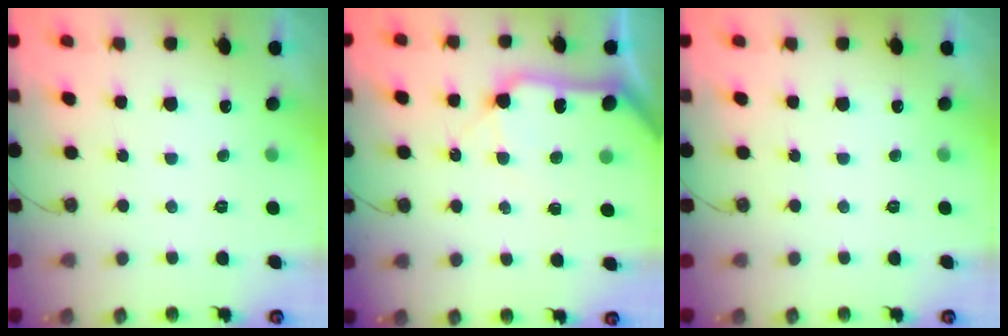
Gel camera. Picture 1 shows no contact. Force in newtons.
{"total": 12.0, "press": 11.9, "slide": 1.6}
{"total": 0.0}